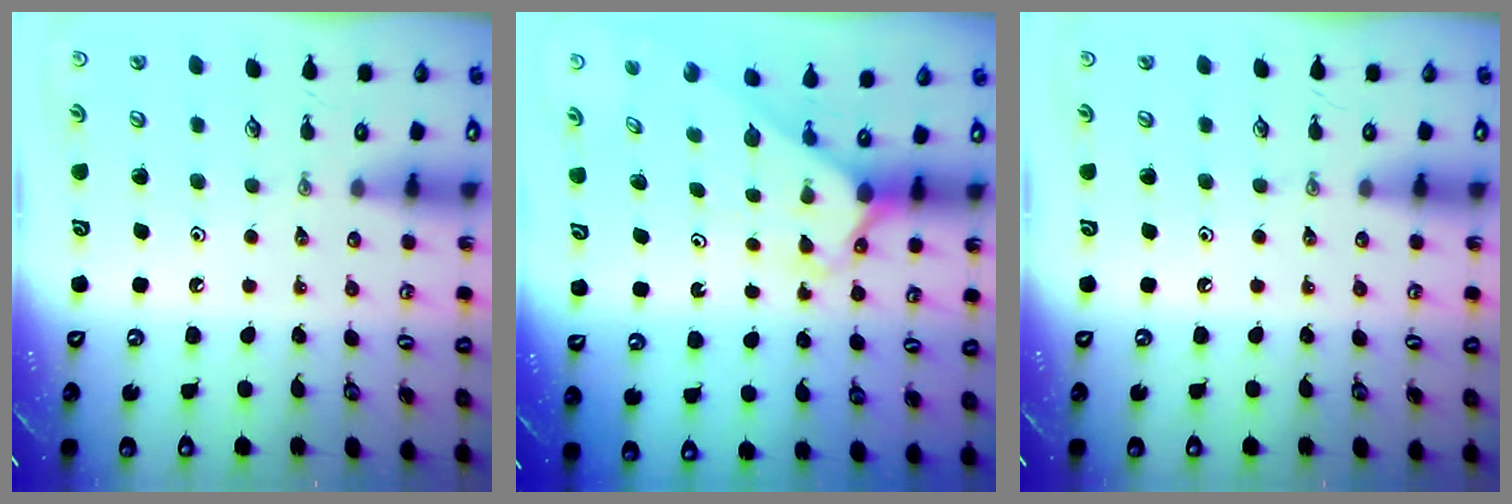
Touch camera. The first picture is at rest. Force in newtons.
{"total": 2.2, "press": 2.2, "slide": 0.1}
{"total": 0.0}